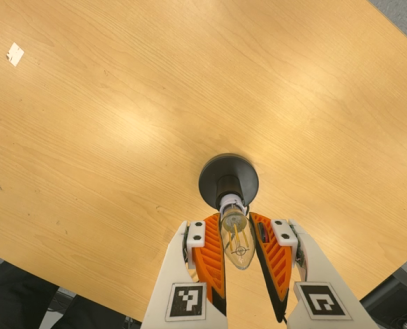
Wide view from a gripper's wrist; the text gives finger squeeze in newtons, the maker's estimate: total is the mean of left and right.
{"total": 12.2, "left": 11.7, "right": 12.6}